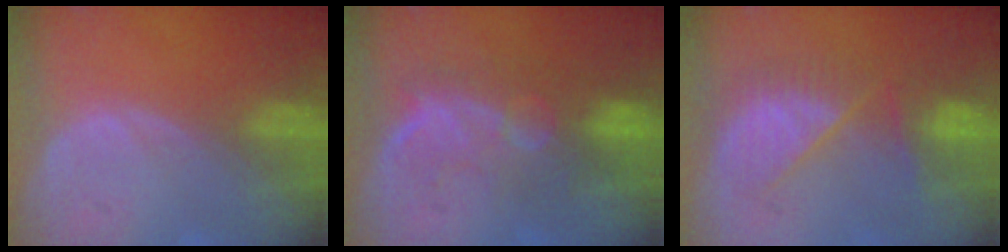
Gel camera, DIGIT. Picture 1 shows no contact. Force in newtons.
{"total": 9.6, "press": 8.5, "slide": 4.4}
{"total": 7.4, "press": 7.3, "slide": 1.1}